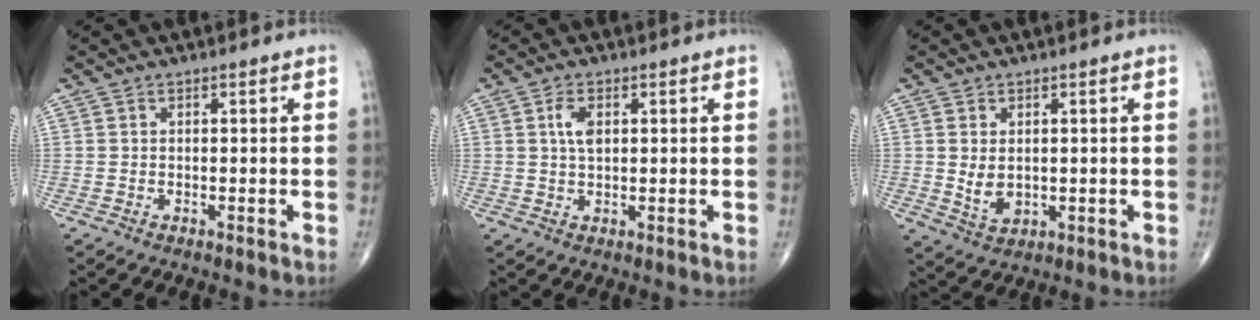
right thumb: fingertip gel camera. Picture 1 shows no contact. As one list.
[{"total": 3.5, "force": [0.9, 1.9, 2.9], "torque": [-0.054, 0.000, 0.017]}, {"total": 4.4, "force": [0.3, 3.1, 3.2], "torque": [-0.046, -0.011, 0.018]}]